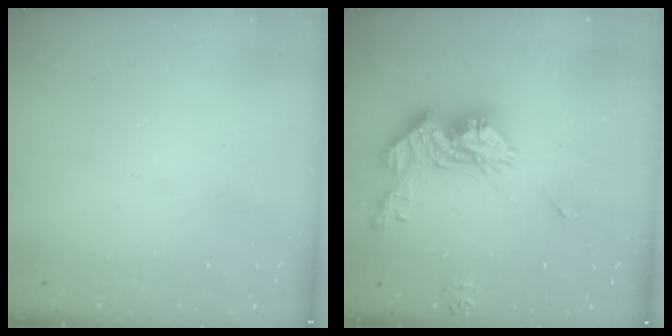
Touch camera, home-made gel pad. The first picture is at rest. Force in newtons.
{"total": 15.5, "press": 15.4, "slide": 1.7}